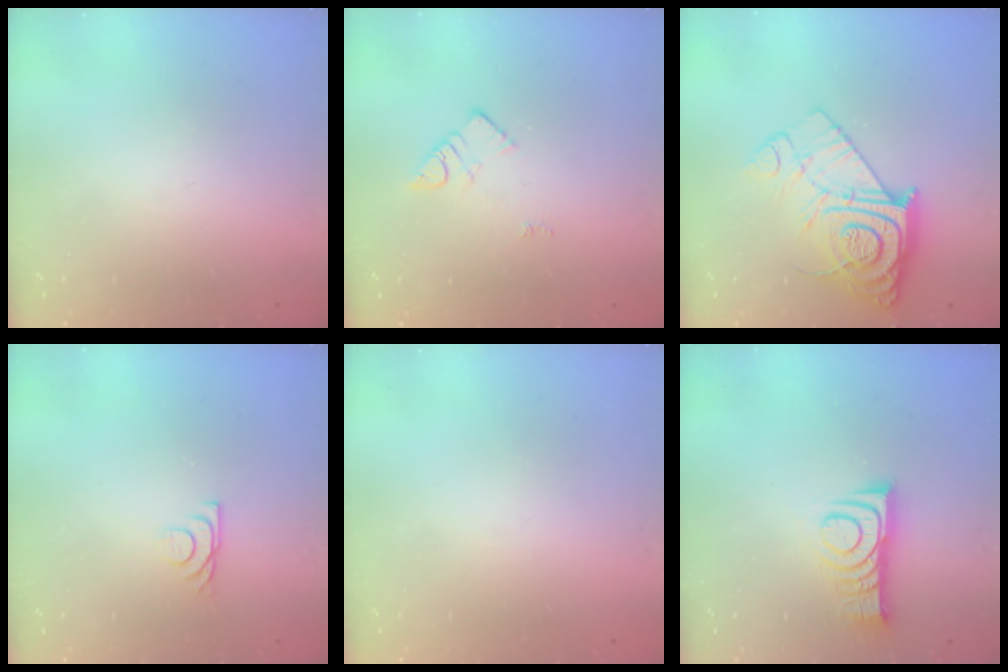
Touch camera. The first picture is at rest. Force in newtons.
{"total": 3.0, "press": 3.0, "slide": 0.2}
{"total": 14.9, "press": 14.8, "slide": 1.0}
{"total": 5.3, "press": 5.3, "slide": 0.6}
{"total": 2.8, "press": 2.8, "slide": 0.4}
{"total": 9.6, "press": 9.6, "slide": 0.1}